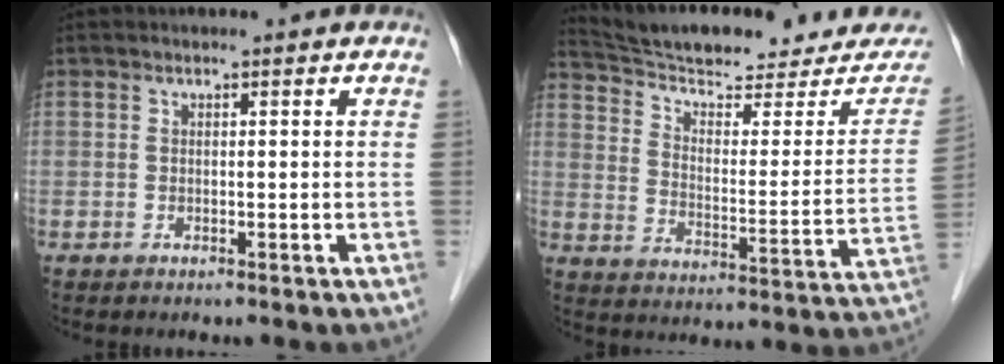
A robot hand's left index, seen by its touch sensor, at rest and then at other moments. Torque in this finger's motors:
{"motor_torque": [-1.14, -1.00, -1.06, -0.04]}